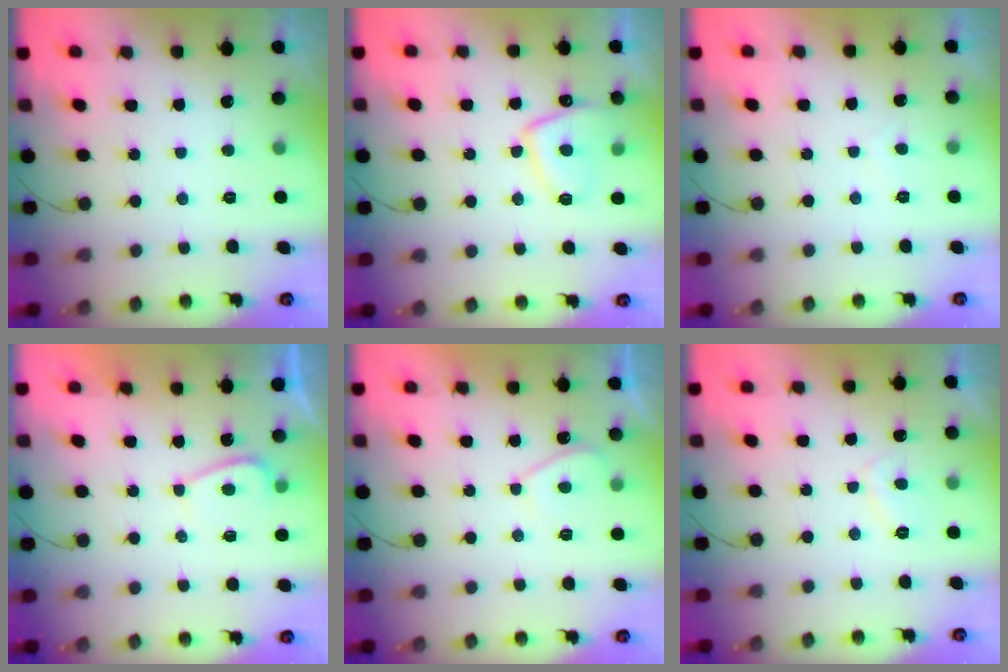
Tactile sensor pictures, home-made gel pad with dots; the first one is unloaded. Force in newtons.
{"total": 9.2, "press": 9.1, "slide": 1.2}
{"total": 0.6, "press": 0.5, "slide": 0.4}
{"total": 3.2, "press": 3.2, "slide": 0.7}
{"total": 2.8, "press": 2.7, "slide": 0.5}
{"total": 2.5, "press": 2.3, "slide": 0.8}